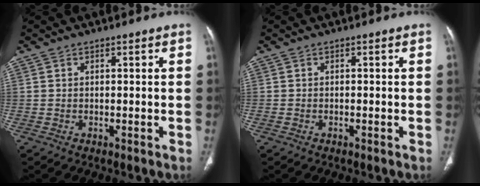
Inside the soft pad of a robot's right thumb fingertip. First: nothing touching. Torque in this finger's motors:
{"motor_torque": [-0.07, 0.75, -0.47, 0.18, 0.07]}